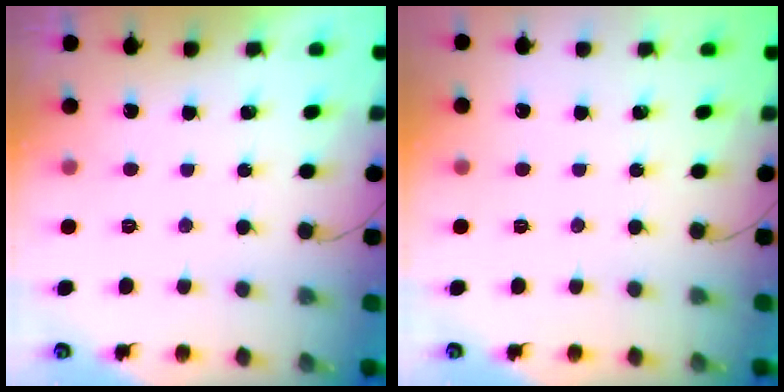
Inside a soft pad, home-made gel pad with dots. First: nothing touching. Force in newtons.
{"total": 0.0}